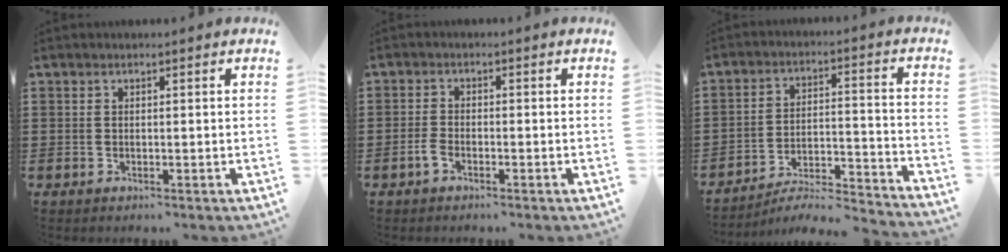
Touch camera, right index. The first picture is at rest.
{"total": 1.9, "force": [-1.2, 0.8, 1.3], "torque": [-0.039, -0.004, -0.027]}
{"total": 4.3, "force": [-4.1, 0.5, 1.4], "torque": [-0.028, -0.013, -0.085]}